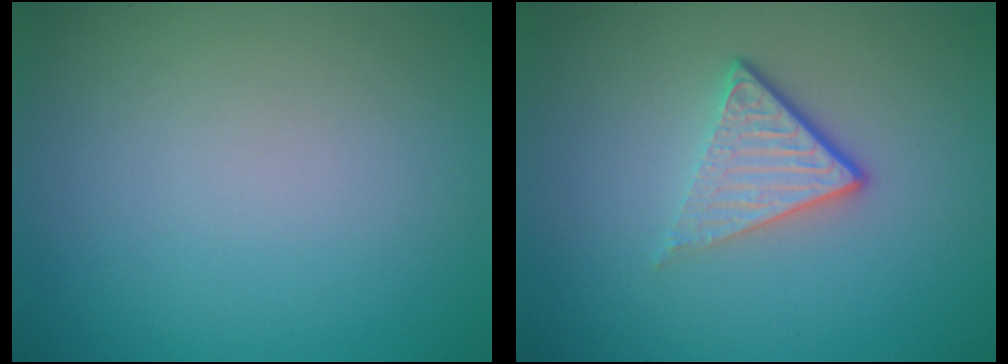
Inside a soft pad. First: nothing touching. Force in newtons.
{"total": 3.9, "press": 2.5, "slide": 3.0}